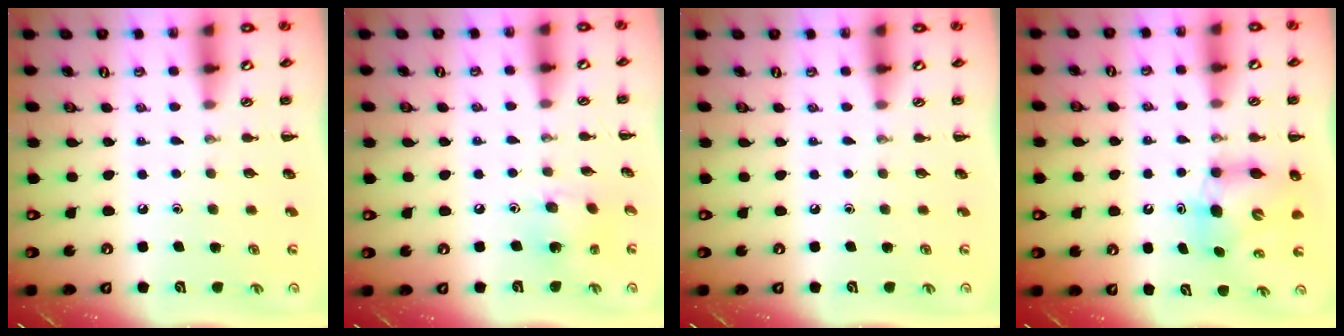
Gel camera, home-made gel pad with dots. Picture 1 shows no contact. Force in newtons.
{"total": 3.8, "press": 3.7, "slide": 0.7}
{"total": 0.0}
{"total": 6.7, "press": 6.5, "slide": 1.5}